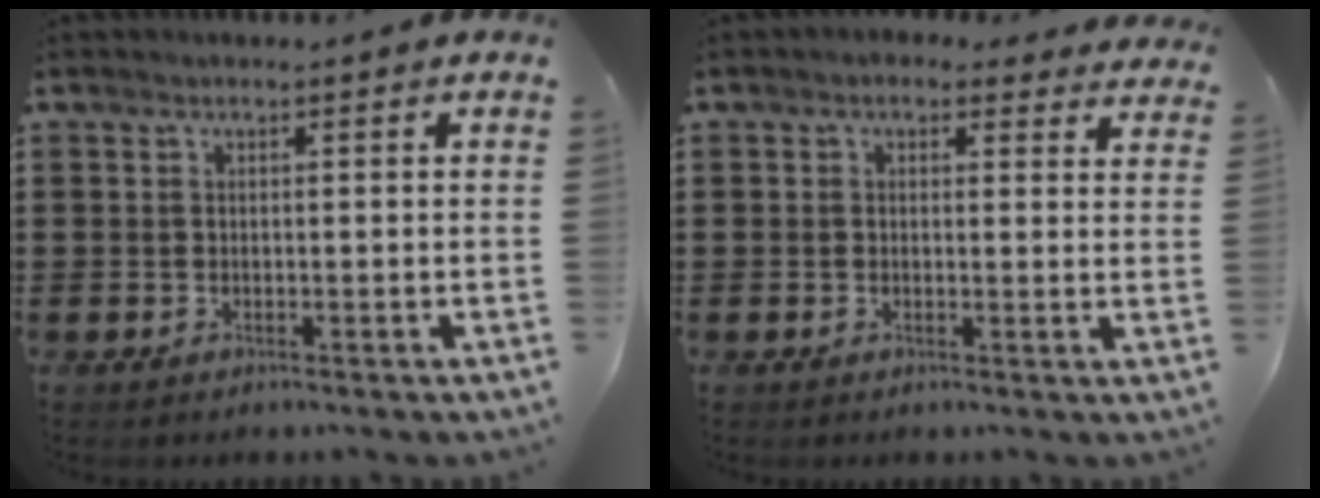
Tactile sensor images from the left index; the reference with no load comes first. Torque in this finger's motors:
{"motor_torque": [1.07, -1.08, 0.17, -0.01]}